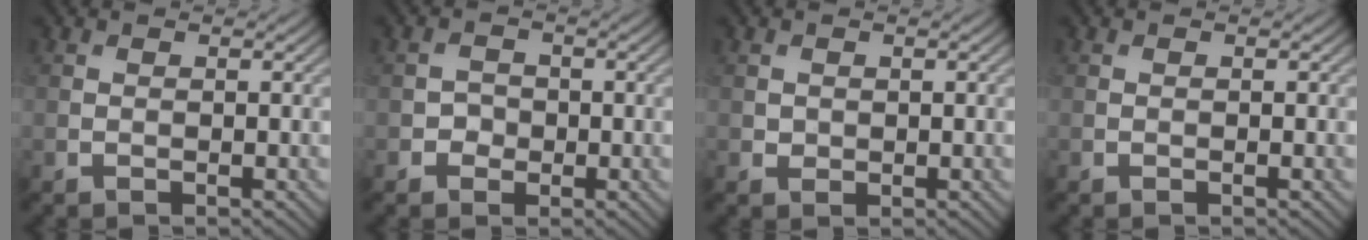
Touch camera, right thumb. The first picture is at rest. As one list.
[{"total": 1.8, "force": [-0.6, 1.7, 0.5], "torque": [-0.003, 0.000, -0.015]}, {"total": 1.0, "force": [0.3, 1.0, 0.3], "torque": [-0.008, -0.004, 0.006]}, {"total": 0.0}]